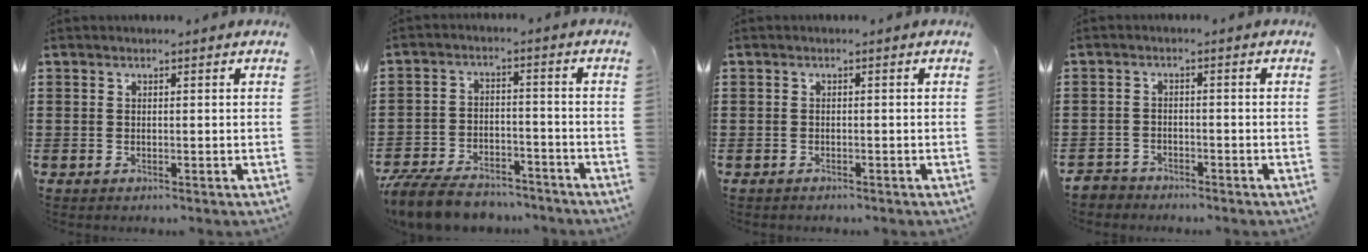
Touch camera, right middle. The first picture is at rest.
{"total": 7.9, "force": [-7.2, 1.9, 2.5], "torque": [-0.054, 0.016, -0.141]}
{"total": 0.8, "force": [-0.6, 0.4, -0.1], "torque": [0.001, 0.003, -0.015]}
{"total": 2.5, "force": [-2.5, 0.6, -0.2], "torque": [-0.005, 0.000, -0.055]}